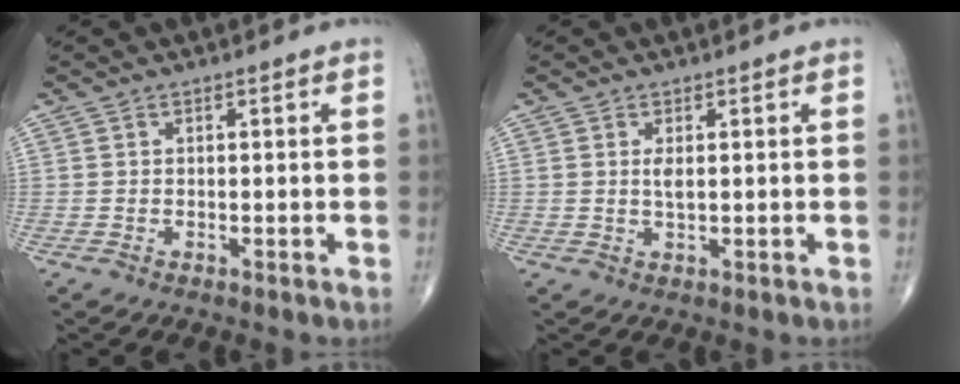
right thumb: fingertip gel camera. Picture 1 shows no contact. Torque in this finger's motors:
{"motor_torque": [0.52, 0.60, 0.44, -0.12, 0.16]}